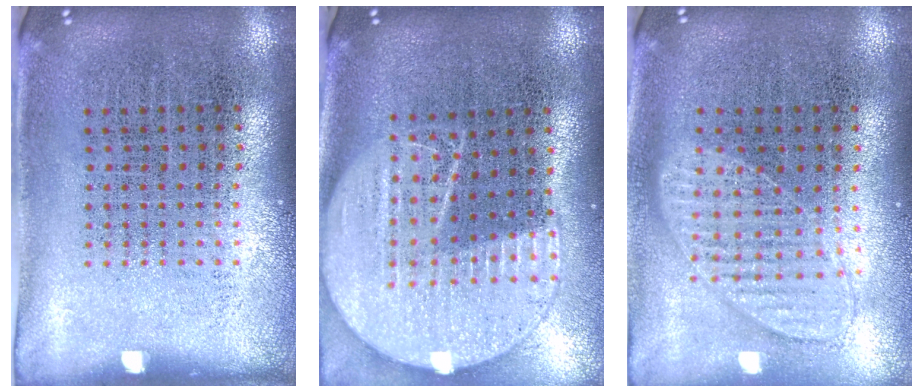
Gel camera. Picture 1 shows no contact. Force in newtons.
{"total": 2.1, "press": 1.9, "slide": 1.0}
{"total": 0.9, "press": 0.9, "slide": 0.1}